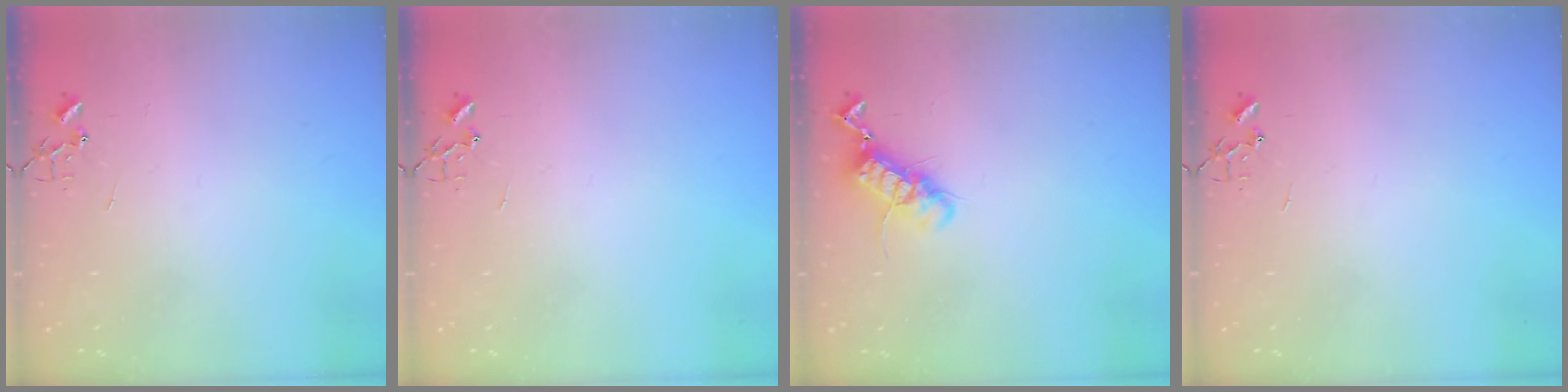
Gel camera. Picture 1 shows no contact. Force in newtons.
{"total": 0.0}
{"total": 12.0, "press": 12.0, "slide": 1.3}
{"total": 0.0}